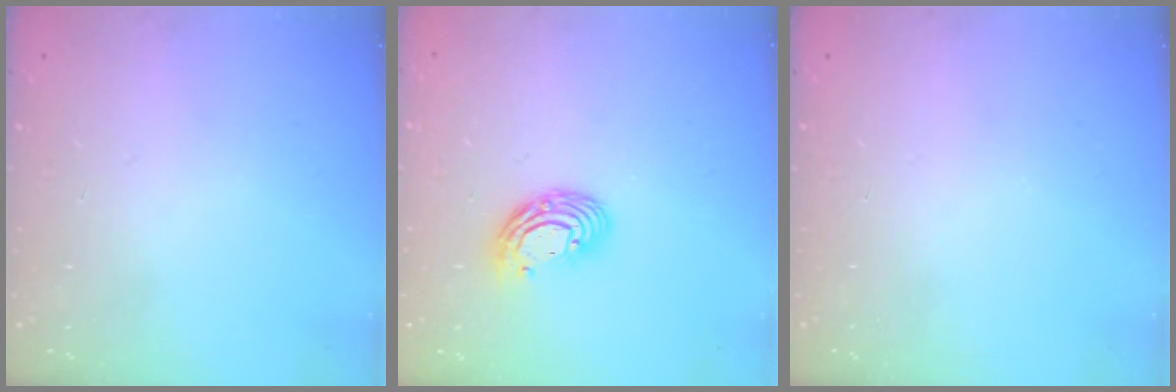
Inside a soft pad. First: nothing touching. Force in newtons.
{"total": 9.5, "press": 9.5, "slide": 0.6}
{"total": 0.0}